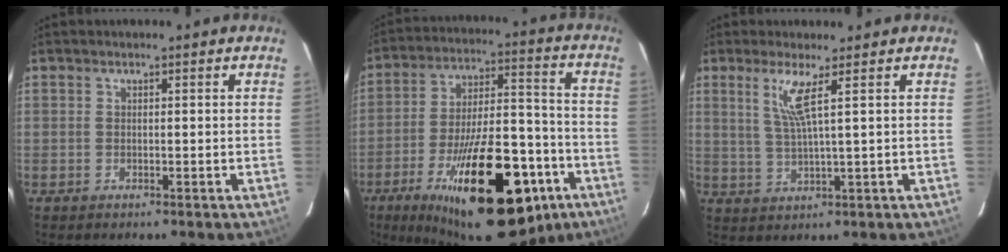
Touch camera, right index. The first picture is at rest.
{"total": 29.2, "force": [-15.7, 12.3, 21.4], "torque": [-0.347, -0.004, -0.220]}
{"total": 4.9, "force": [2.3, -0.7, 4.3], "torque": [-0.085, -0.009, 0.047]}